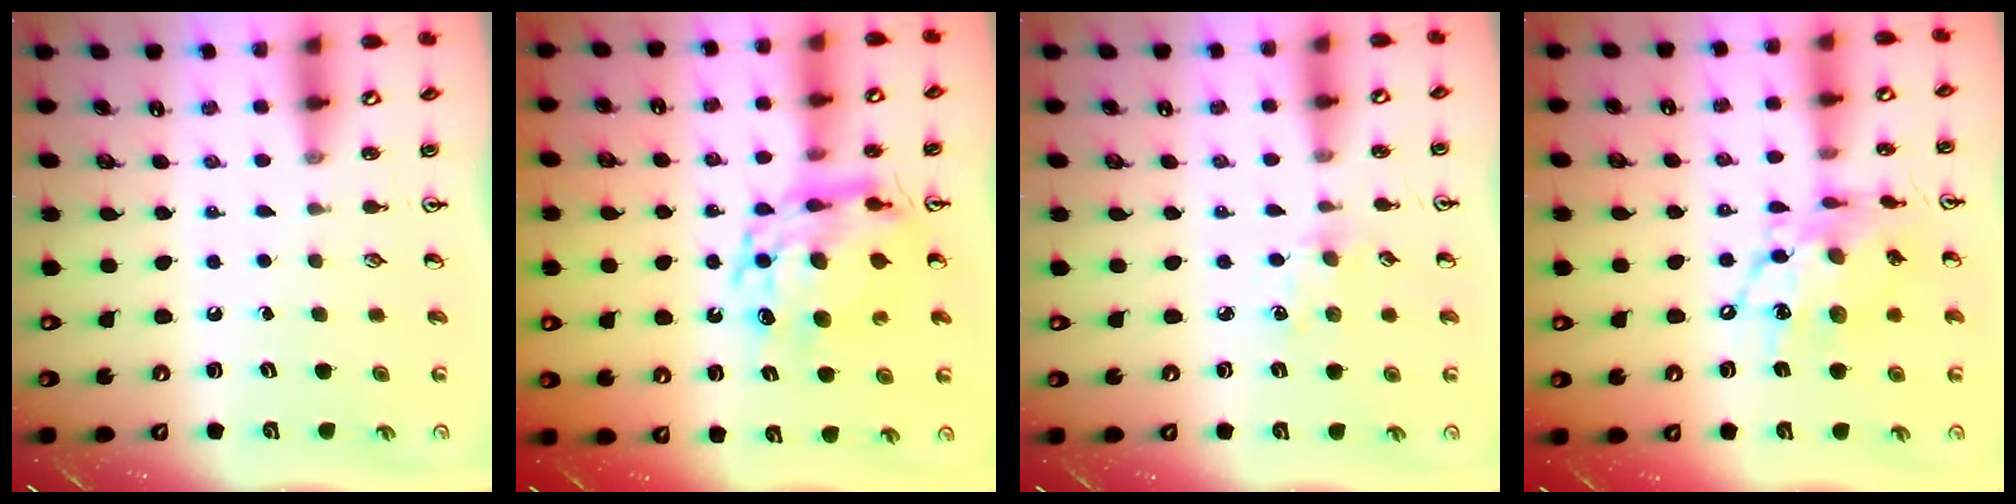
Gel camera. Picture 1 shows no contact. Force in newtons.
{"total": 13.4, "press": 13.4, "slide": 1.0}
{"total": 3.5, "press": 3.4, "slide": 0.5}
{"total": 14.4, "press": 14.4, "slide": 1.1}